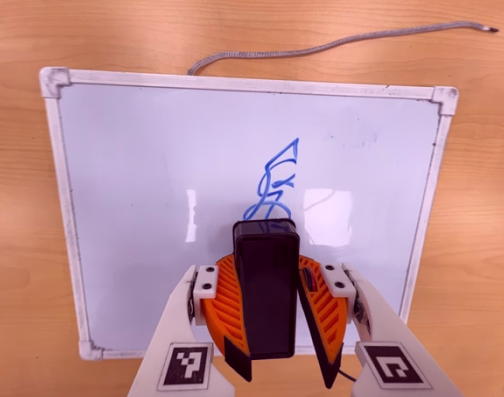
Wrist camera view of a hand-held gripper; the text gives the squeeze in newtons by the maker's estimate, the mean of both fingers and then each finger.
{"total": 10.6, "left": 10.8, "right": 10.4}